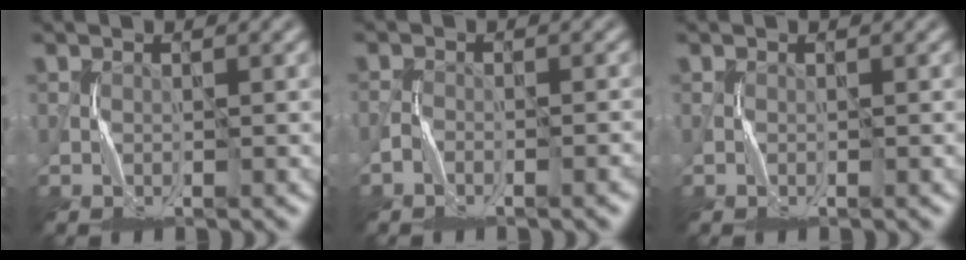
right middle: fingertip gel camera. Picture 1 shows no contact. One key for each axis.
{"total": 1.8, "fx": -1.5, "fy": 0.6, "fz": 0.9, "tx": -0.016, "ty": 0.004, "tz": -0.028}
{"total": 0.0}